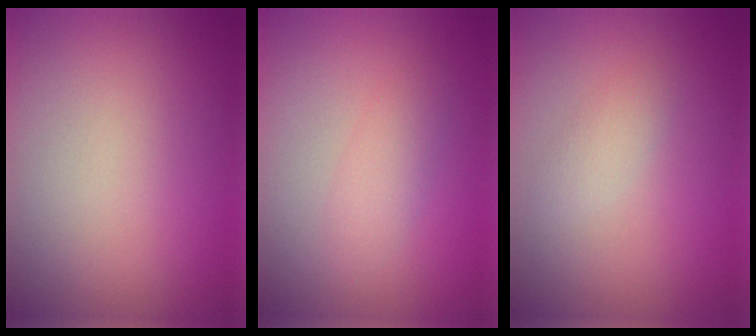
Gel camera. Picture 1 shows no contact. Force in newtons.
{"total": 1.9, "press": 1.9, "slide": 0.1}
{"total": 1.4, "press": 1.4, "slide": 0.1}